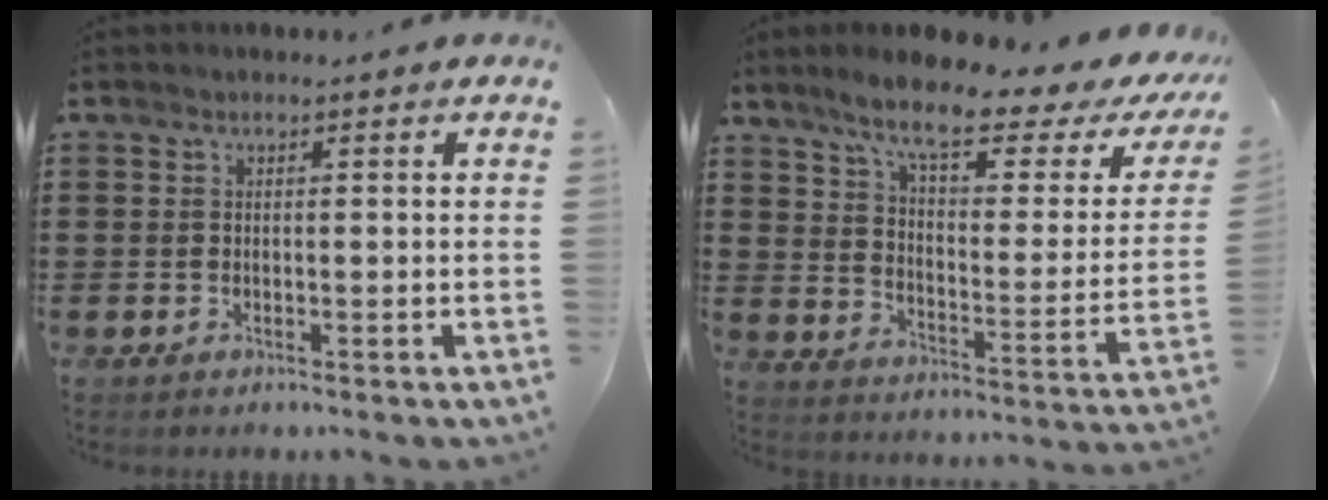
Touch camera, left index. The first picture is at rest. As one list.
[{"total": 9.4, "force": [6.9, 1.3, 6.1], "torque": [-0.129, -0.038, 0.109]}]